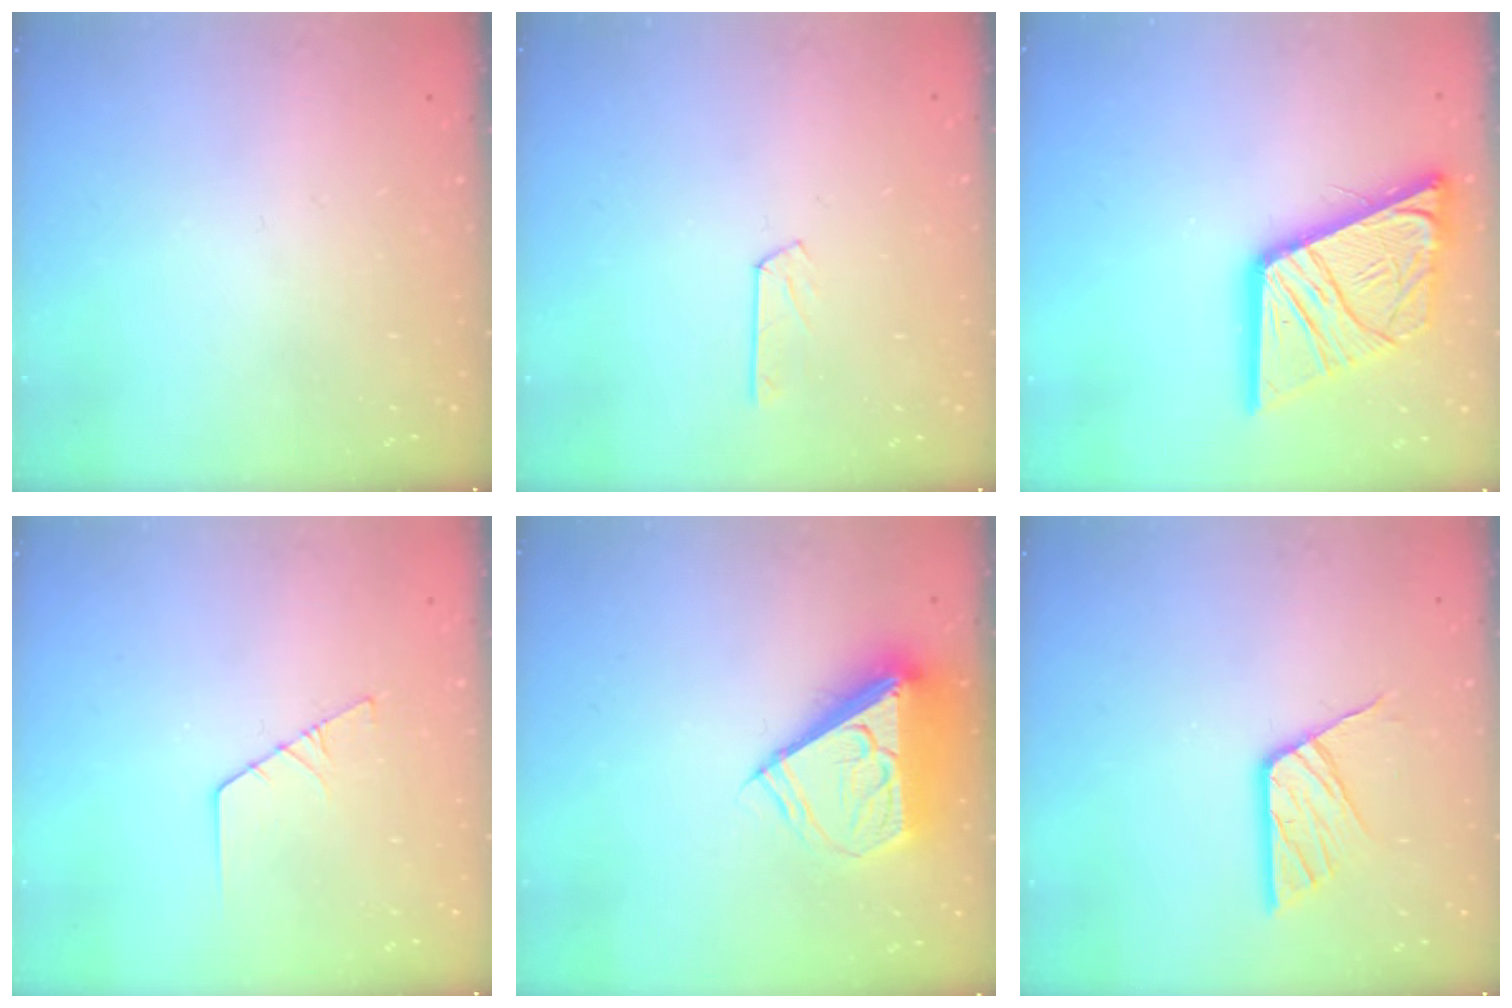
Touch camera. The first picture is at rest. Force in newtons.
{"total": 2.8, "press": 2.8, "slide": 0.4}
{"total": 23.1, "press": 23.0, "slide": 2.6}
{"total": 2.1, "press": 2.1, "slide": 0.1}
{"total": 9.3, "press": 9.2, "slide": 1.6}
{"total": 11.4, "press": 11.4, "slide": 1.0}